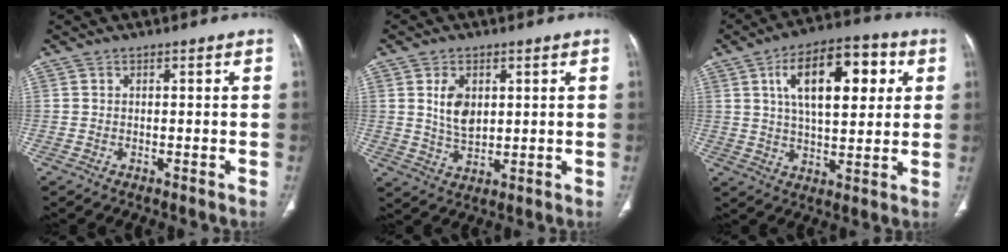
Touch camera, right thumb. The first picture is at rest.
{"total": 6.4, "force": [1.7, 3.9, 4.8], "torque": [-0.078, -0.012, 0.040]}
{"total": 17.0, "force": [5.2, 8.0, 14.0], "torque": [-0.195, 0.004, 0.081]}